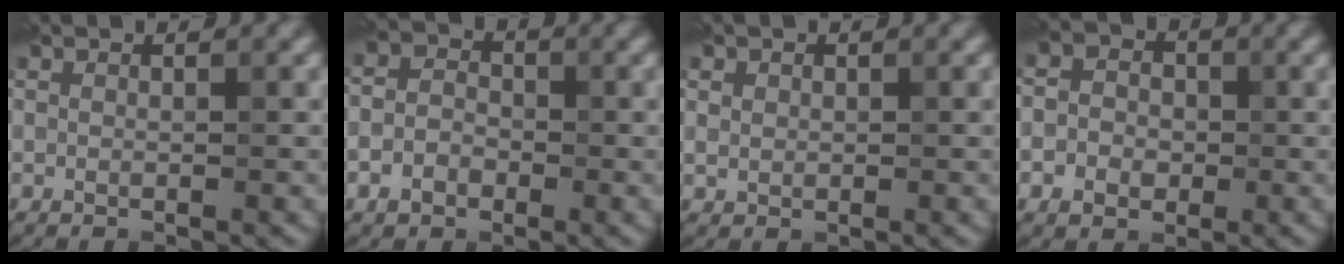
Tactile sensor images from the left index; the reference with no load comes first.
{"total": 3.2, "force": [-1.1, 2.5, 1.5], "torque": [-0.014, 0.000, -0.029]}
{"total": 1.4, "force": [0.5, 1.2, 0.4], "torque": [-0.004, -0.003, 0.011]}
{"total": 4.7, "force": [-0.5, 4.2, 1.9], "torque": [-0.010, 0.016, -0.035]}